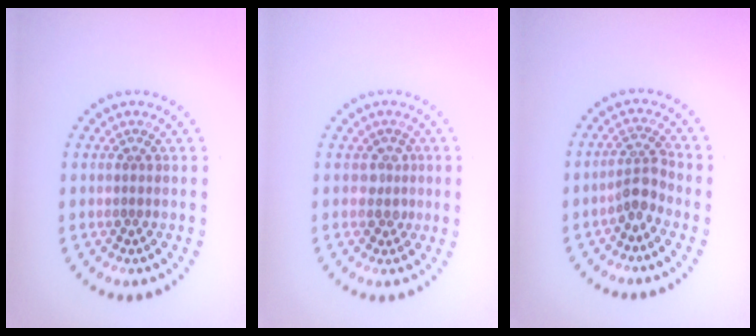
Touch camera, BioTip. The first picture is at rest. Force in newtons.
{"total": 1.5, "press": 1.2, "slide": 0.9}
{"total": 2.4, "press": 1.8, "slide": 1.6}